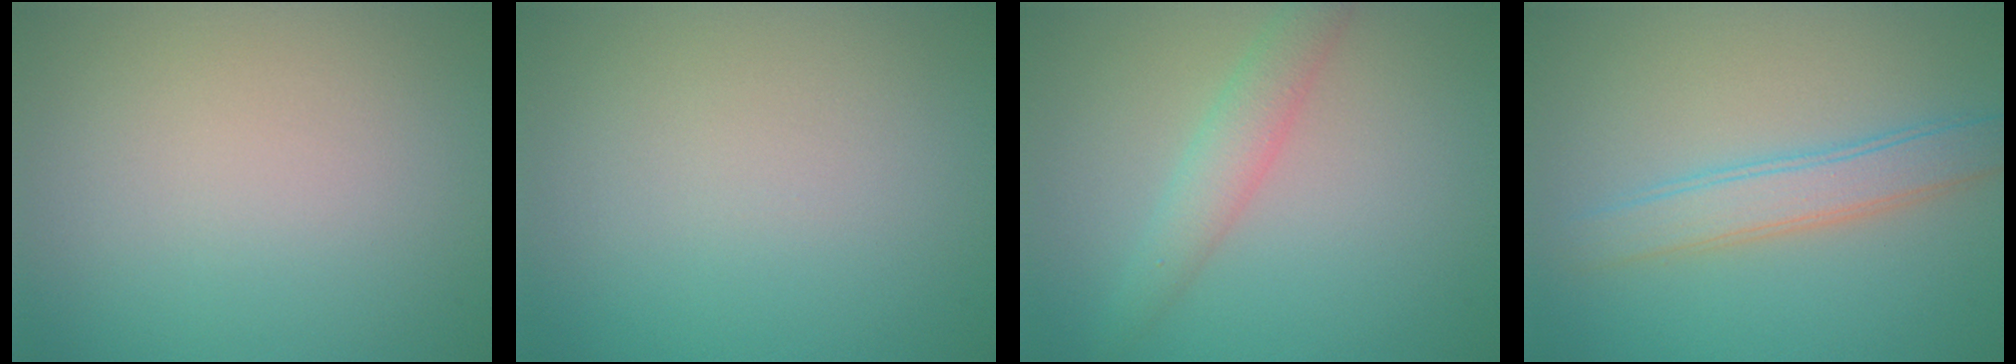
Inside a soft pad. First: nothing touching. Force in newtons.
{"total": 0.0}
{"total": 2.9, "press": 2.9, "slide": 0.1}
{"total": 3.5, "press": 3.5, "slide": 0.1}